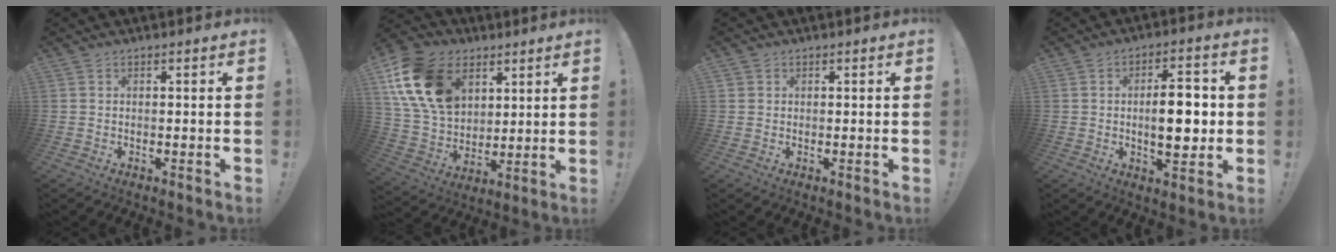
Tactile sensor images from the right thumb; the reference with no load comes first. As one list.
[{"total": 20.5, "force": [8.2, 14.4, 12.0], "torque": [-0.228, -0.026, 0.157]}, {"total": 0.9, "force": [0.4, 0.8, 0.2], "torque": [-0.005, 0.001, 0.008]}, {"total": 11.2, "force": [-0.5, 4.9, 10.0], "torque": [-0.151, 0.000, -0.015]}]